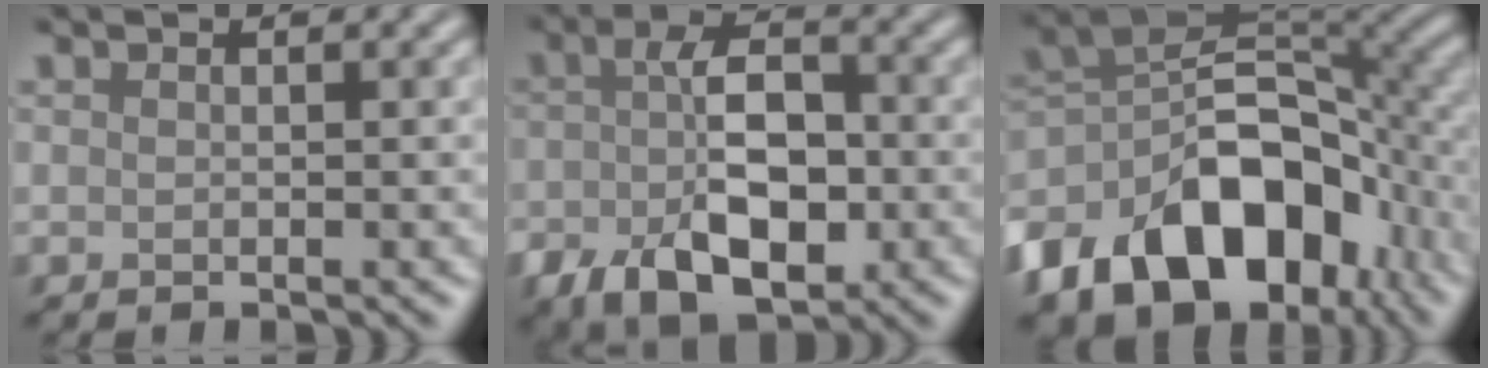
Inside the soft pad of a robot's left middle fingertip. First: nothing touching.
{"total": 7.8, "force": [-2.5, 4.1, 6.1], "torque": [-0.114, -0.003, -0.043]}
{"total": 14.5, "force": [-6.7, 8.8, 9.3], "torque": [-0.164, 0.007, -0.123]}